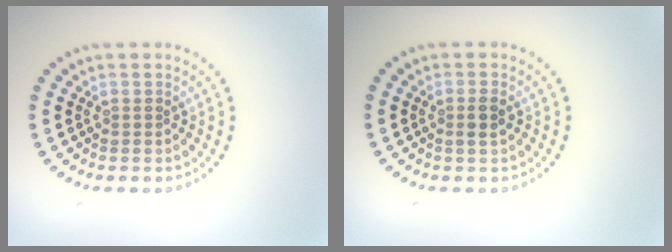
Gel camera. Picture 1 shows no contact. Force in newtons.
{"total": 1.3, "press": 1.2, "slide": 0.5}